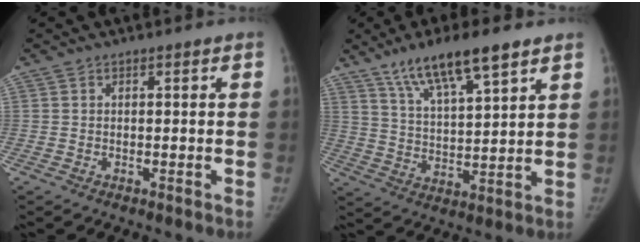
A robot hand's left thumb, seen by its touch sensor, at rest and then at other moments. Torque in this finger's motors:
{"motor_torque": [0.04, 0.13, 0.30, -0.25, 0.05]}